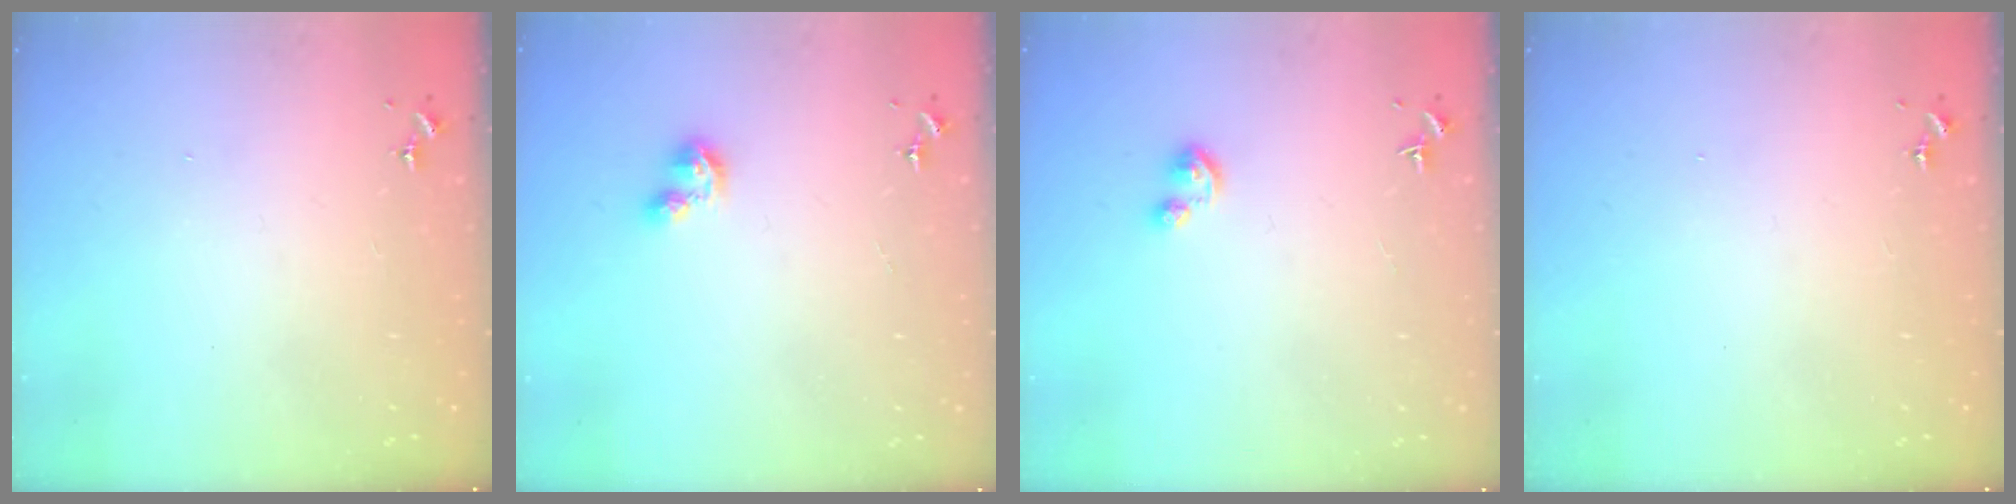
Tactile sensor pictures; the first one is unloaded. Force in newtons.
{"total": 2.6, "press": 2.6, "slide": 0.3}
{"total": 3.6, "press": 3.5, "slide": 0.5}
{"total": 0.0}